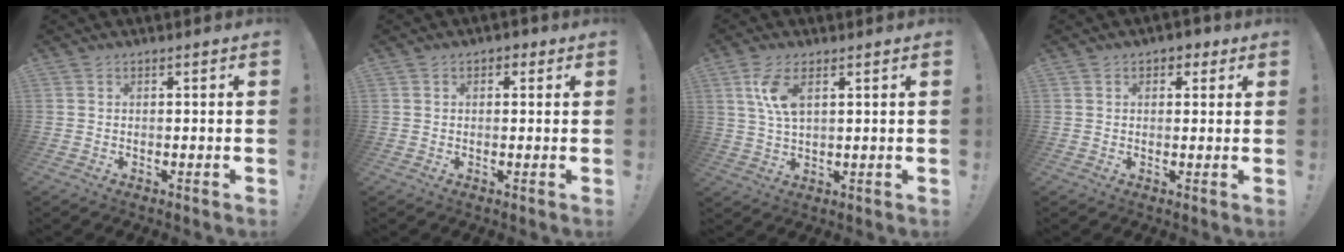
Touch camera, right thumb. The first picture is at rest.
{"total": 2.0, "force": [0.5, 1.6, 1.1], "torque": [-0.008, 0.001, 0.005]}
{"total": 7.7, "force": [3.1, 3.2, 6.2], "torque": [-0.122, -0.012, 0.051]}
{"total": 3.0, "force": [1.2, 2.4, 1.4], "torque": [-0.010, 0.001, 0.019]}